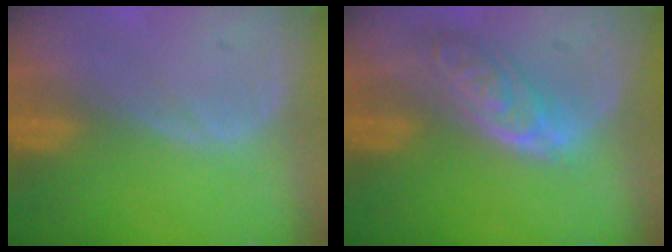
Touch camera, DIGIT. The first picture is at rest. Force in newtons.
{"total": 6.3, "press": 5.7, "slide": 2.8}